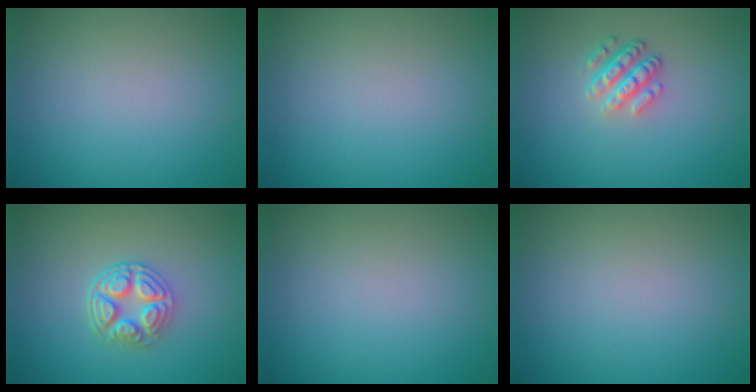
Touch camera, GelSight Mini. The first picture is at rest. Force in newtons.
{"total": 0.0}
{"total": 3.2, "press": 2.6, "slide": 1.8}
{"total": 4.1, "press": 3.4, "slide": 2.3}
{"total": 0.0}
{"total": 0.0}